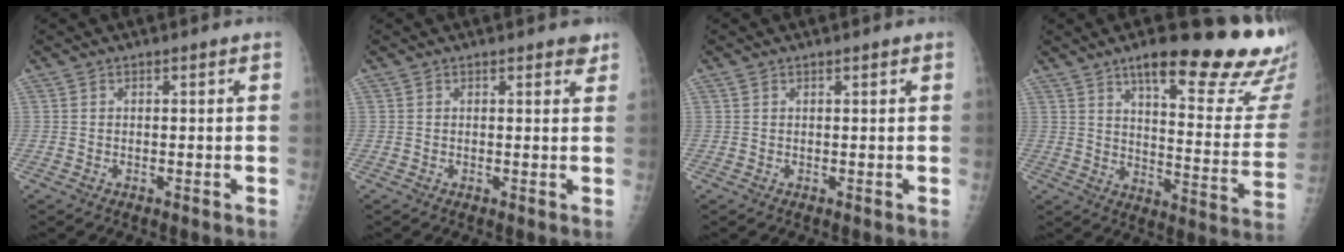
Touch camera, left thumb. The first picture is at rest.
{"total": 1.8, "force": [1.4, 0.7, 0.9], "torque": [0.000, -0.006, 0.012]}
{"total": 0.9, "force": [0.7, 0.2, 0.6], "torque": [-0.009, 0.001, 0.013]}
{"total": 25.5, "force": [17.1, 5.9, 18.0], "torque": [-0.203, -0.082, 0.232]}